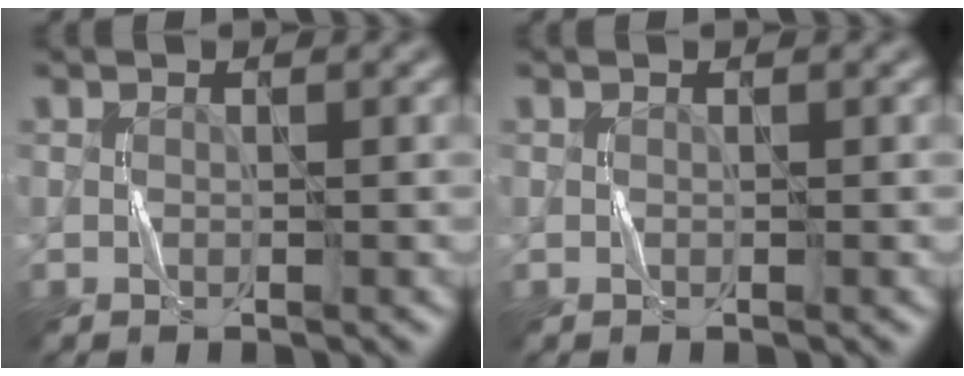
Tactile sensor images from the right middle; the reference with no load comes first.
{"total": 0.0}